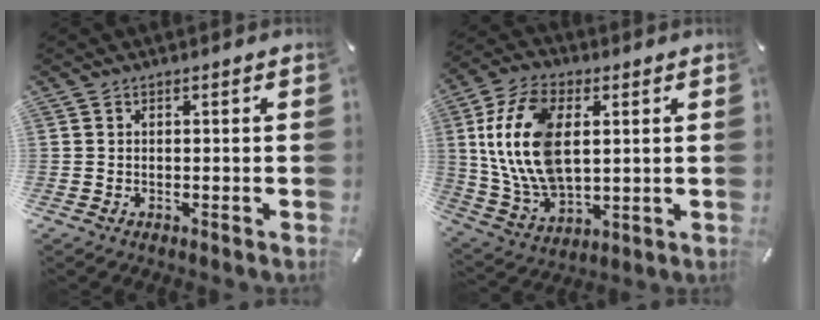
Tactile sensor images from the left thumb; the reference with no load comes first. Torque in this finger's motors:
{"motor_torque": [2.54, 2.47, 1.91, -0.86, 0.78]}